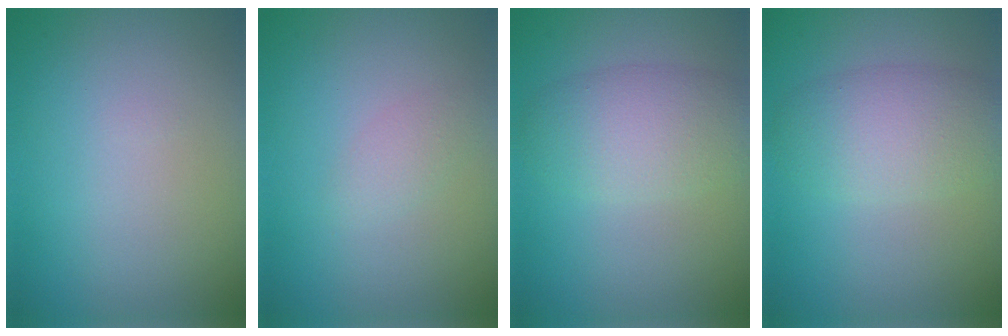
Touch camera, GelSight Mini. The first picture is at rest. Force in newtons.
{"total": 1.3, "press": 1.3, "slide": 0.1}
{"total": 4.4, "press": 4.4, "slide": 0.4}
{"total": 4.6, "press": 4.6, "slide": 0.1}